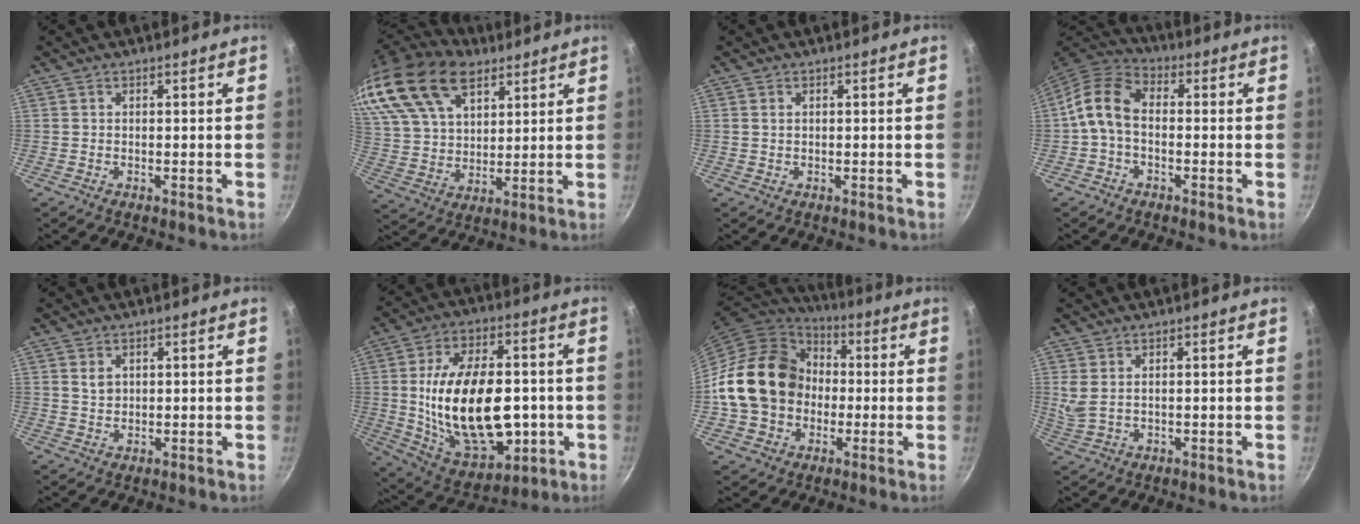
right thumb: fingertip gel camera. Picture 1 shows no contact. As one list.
[{"total": 22.8, "force": [14.6, 12.4, 12.3], "torque": [-0.241, -0.018, 0.275]}, {"total": 0.8, "force": [0.2, 0.5, 0.5], "torque": [-0.006, 0.001, 0.004]}, {"total": 8.8, "force": [-1.0, 6.1, 6.3], "torque": [-0.115, 0.034, -0.036]}, {"total": 2.2, "force": [0.9, 1.6, 1.3], "torque": [-0.016, -0.004, 0.018]}, {"total": 26.5, "force": [-1.8, 15.5, 21.4], "torque": [-0.345, 0.013, -0.009]}, {"total": 19.1, "force": [-0.4, 15.9, 10.6], "torque": [-0.165, 0.042, -0.006]}, {"total": 3.4, "force": [1.0, 1.8, 2.8], "torque": [-0.056, -0.005, 0.029]}]